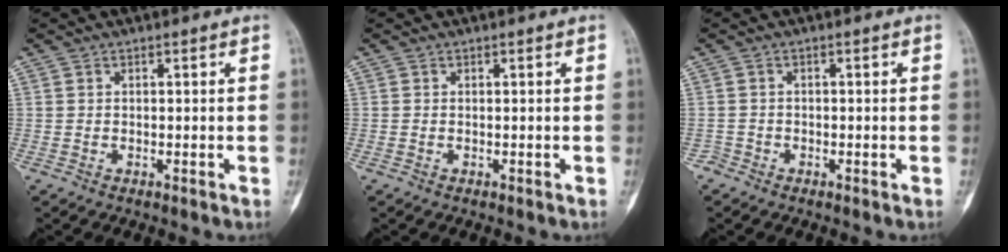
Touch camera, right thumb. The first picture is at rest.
{"total": 0.0}
{"total": 1.5, "force": [-1.1, 0.9, -0.5], "torque": [0.020, 0.004, -0.027]}